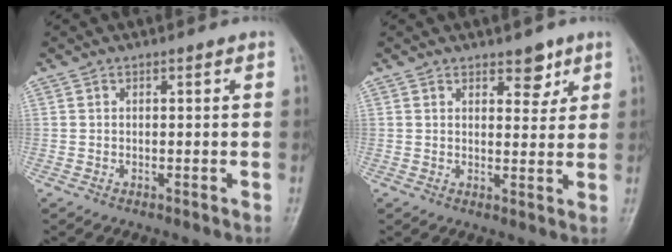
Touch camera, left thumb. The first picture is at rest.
{"total": 4.2, "force": [2.8, 2.2, 2.2], "torque": [-0.005, -0.017, 0.039]}